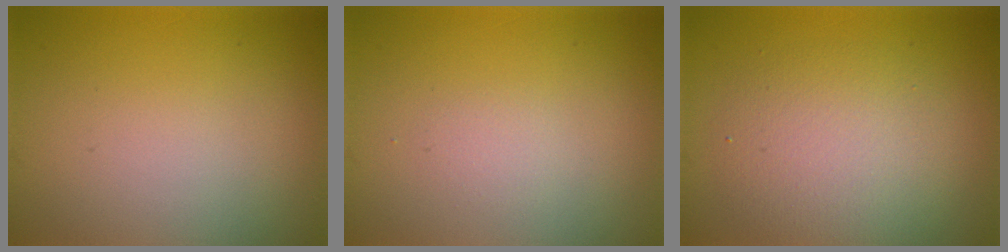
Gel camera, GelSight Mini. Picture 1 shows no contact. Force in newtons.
{"total": 0.7, "press": 0.7, "slide": 0.0}
{"total": 4.4, "press": 4.4, "slide": 0.3}